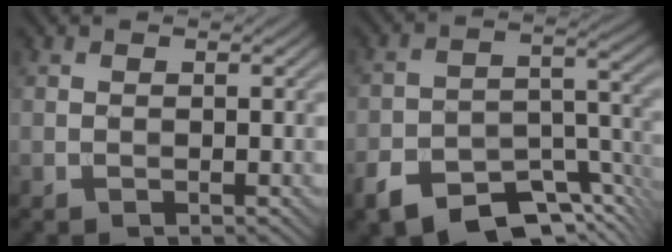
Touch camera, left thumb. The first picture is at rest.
{"total": 10.9, "force": [-8.0, 4.7, 5.8], "torque": [-0.088, -0.012, -0.146]}